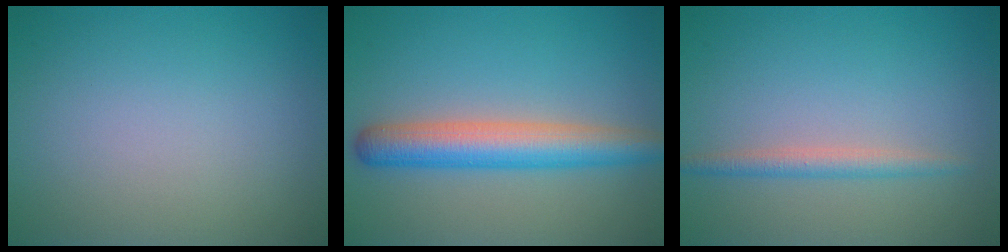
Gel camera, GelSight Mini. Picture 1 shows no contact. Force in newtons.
{"total": 5.5, "press": 5.5, "slide": 0.3}
{"total": 1.8, "press": 1.8, "slide": 0.1}